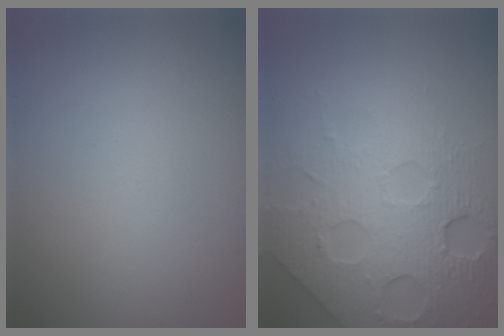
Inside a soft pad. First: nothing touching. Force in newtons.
{"total": 8.2, "press": 5.4, "slide": 6.1}